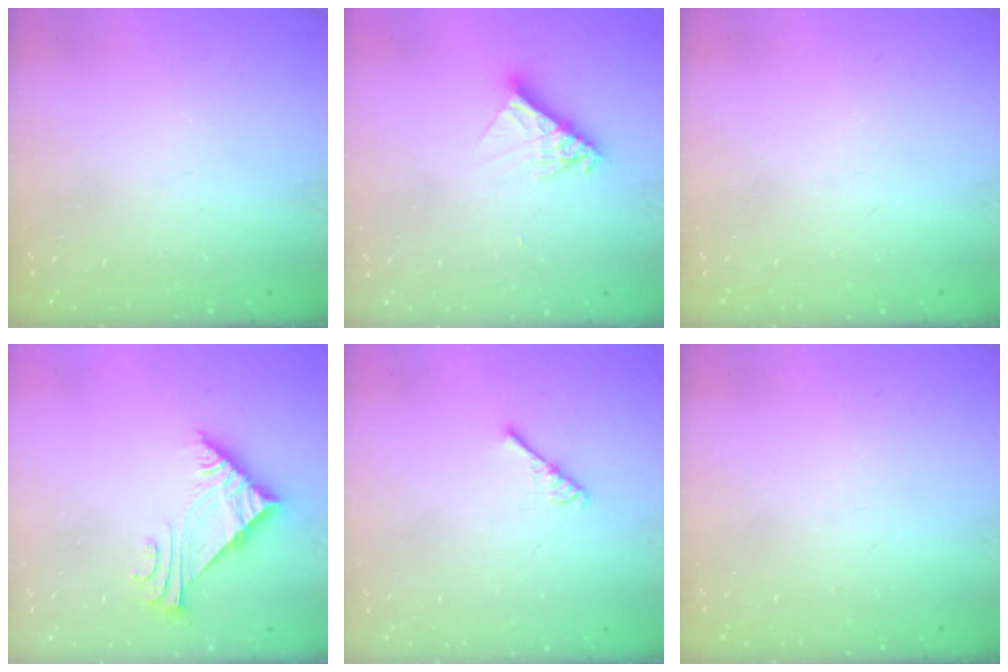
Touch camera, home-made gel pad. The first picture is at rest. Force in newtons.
{"total": 10.2, "press": 10.2, "slide": 0.9}
{"total": 0.0}
{"total": 7.7, "press": 7.7, "slide": 0.4}
{"total": 2.6, "press": 2.6, "slide": 0.5}
{"total": 0.0}